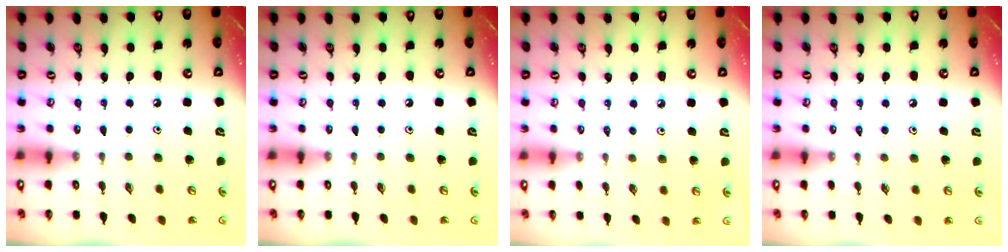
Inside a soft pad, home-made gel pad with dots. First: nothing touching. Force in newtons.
{"total": 0.0}
{"total": 1.7, "press": 1.6, "slide": 0.4}
{"total": 2.1, "press": 2.1, "slide": 0.4}